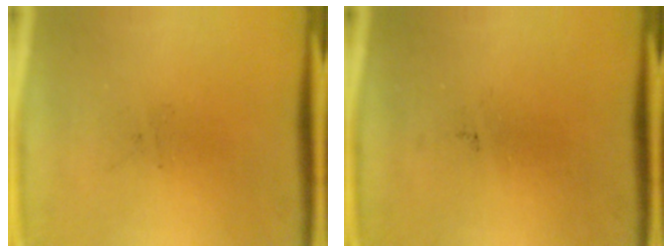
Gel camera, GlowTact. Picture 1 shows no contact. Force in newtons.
{"total": 0.0}